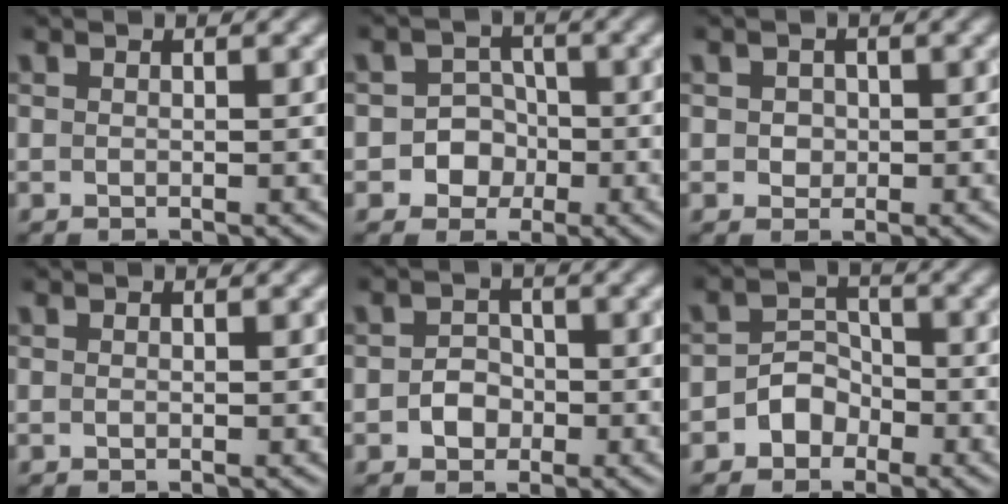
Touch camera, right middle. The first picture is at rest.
{"total": 4.3, "force": [-1.4, 4.0, 0.8], "torque": [0.019, 0.011, -0.041]}
{"total": 1.2, "force": [0.1, 1.2, 0.5], "torque": [-0.003, -0.001, 0.002]}
{"total": 0.0}
{"total": 2.1, "force": [-0.7, 1.8, 0.9], "torque": [-0.011, 0.002, -0.016]}
{"total": 2.6, "force": [-1.4, 2.0, 0.8], "torque": [0.003, 0.010, -0.032]}